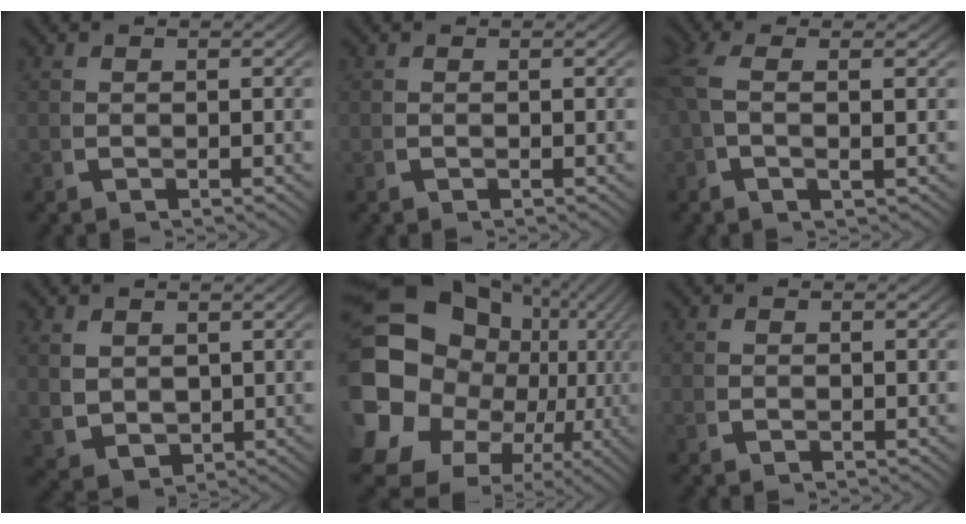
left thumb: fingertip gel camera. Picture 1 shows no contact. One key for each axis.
{"total": 0.0}
{"total": 3.1, "fx": 0.8, "fy": 0.8, "fz": 2.9, "tx": -0.074, "ty": -0.001, "tz": 0.017}
{"total": 3.8, "fx": 0.6, "fy": 3.1, "fz": 2.1, "tx": -0.059, "ty": -0.030, "tz": 0.035}
{"total": 21.5, "fx": -1.4, "fy": 16.4, "fz": 13.9, "tx": -0.264, "ty": -0.060, "tz": -0.009}
{"total": 0.0}